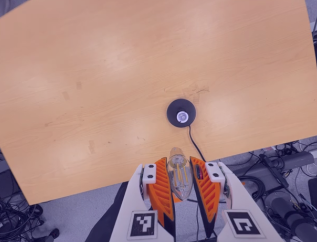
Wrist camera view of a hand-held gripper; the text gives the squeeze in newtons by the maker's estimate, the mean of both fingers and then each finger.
{"total": 13.9, "left": 14.5, "right": 13.3}